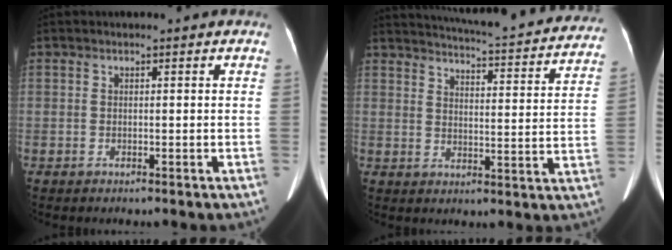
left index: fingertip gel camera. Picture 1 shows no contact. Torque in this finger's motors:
{"motor_torque": [0.04, -0.73, 0.02, 0.03]}